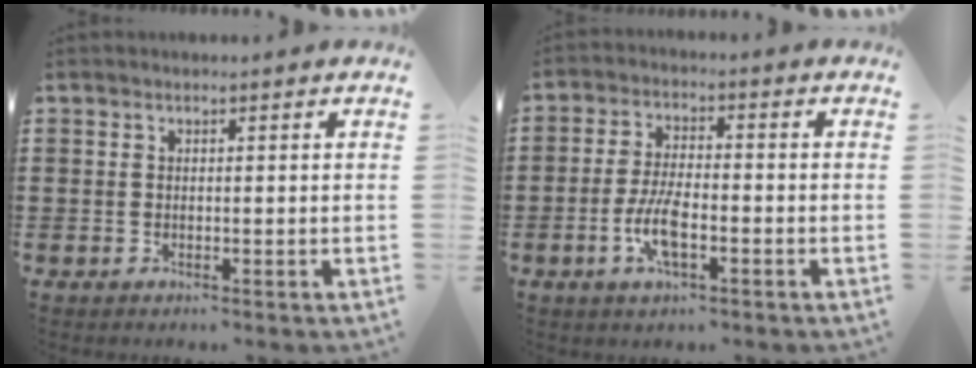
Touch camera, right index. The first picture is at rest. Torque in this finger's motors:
{"motor_torque": [2.14, 0.00, 0.23, 0.18]}